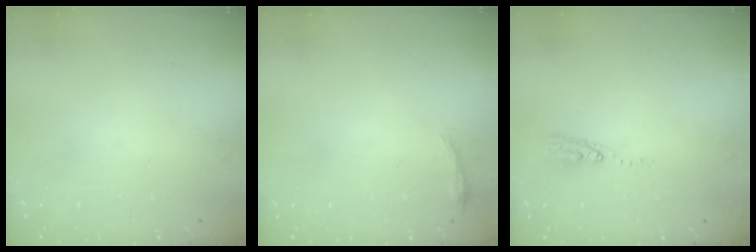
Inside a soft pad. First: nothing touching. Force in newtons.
{"total": 3.1, "press": 3.0, "slide": 0.7}
{"total": 5.0, "press": 5.0, "slide": 0.5}